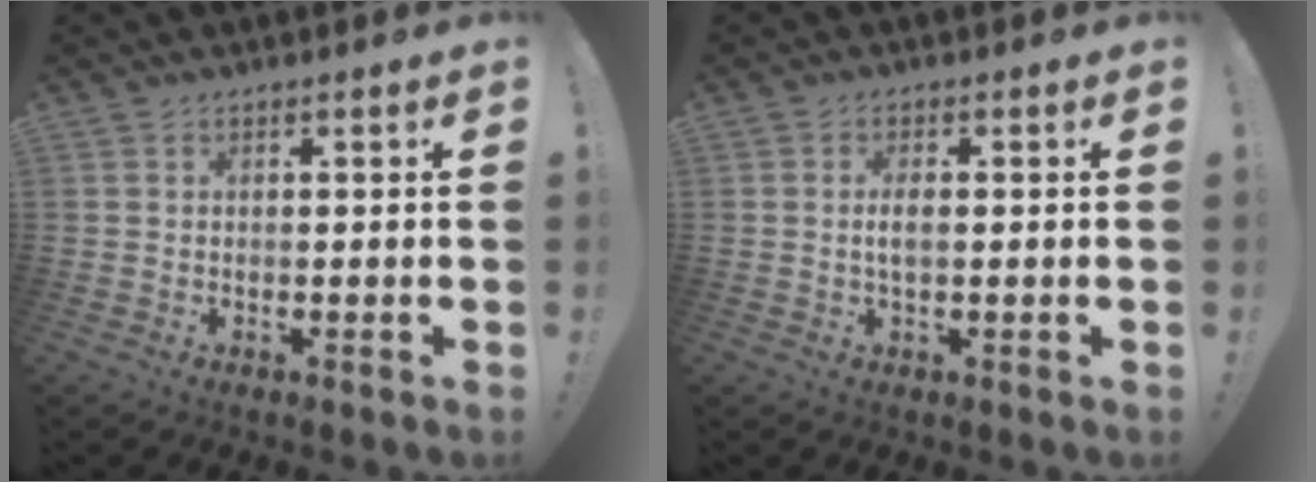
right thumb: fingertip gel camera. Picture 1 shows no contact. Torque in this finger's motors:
{"motor_torque": [0.14, 0.28, 0.33, -0.39, 0.00]}